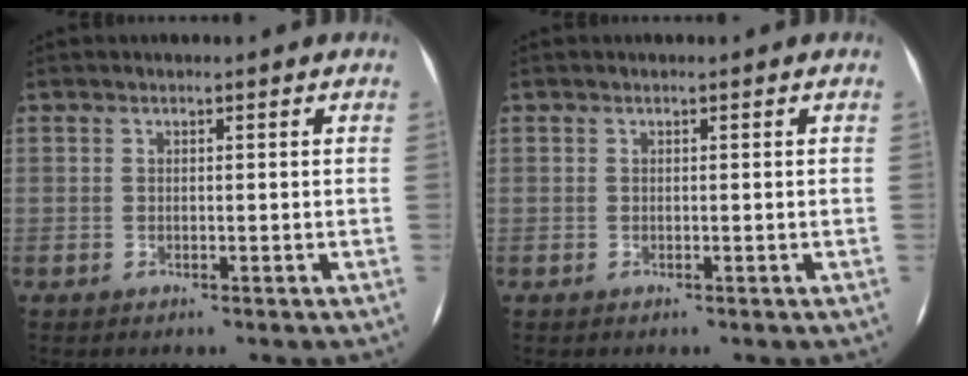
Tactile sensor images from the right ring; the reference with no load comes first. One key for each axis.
{"total": 0.0}